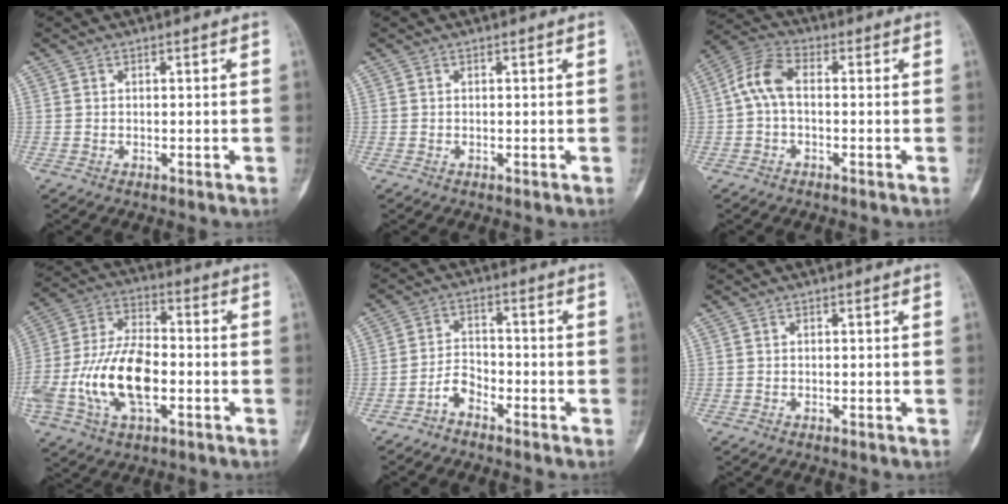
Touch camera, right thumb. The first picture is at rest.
{"total": 0.0}
{"total": 6.9, "force": [-0.2, 3.8, 5.7], "torque": [-0.118, 0.024, -0.015]}
{"total": 17.5, "force": [-4.3, 9.3, 14.2], "torque": [-0.289, 0.028, -0.078]}
{"total": 3.6, "force": [-2.8, 1.8, 1.4], "torque": [-0.020, 0.027, -0.060]}
{"total": 0.0}